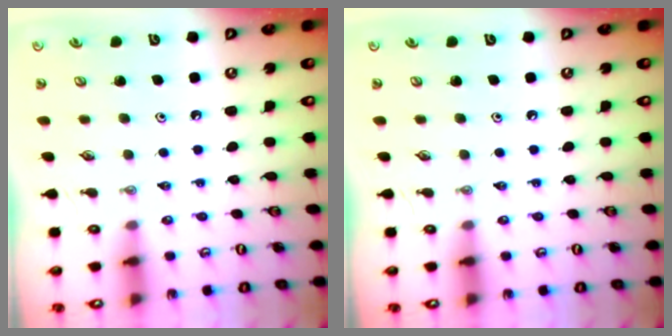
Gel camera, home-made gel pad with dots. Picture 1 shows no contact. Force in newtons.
{"total": 0.0}